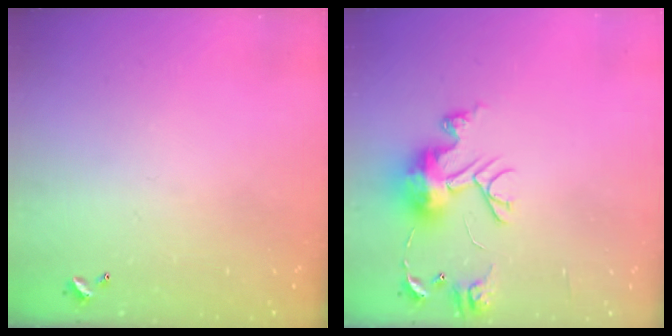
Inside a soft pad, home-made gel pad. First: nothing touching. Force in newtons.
{"total": 11.3, "press": 11.3, "slide": 0.9}